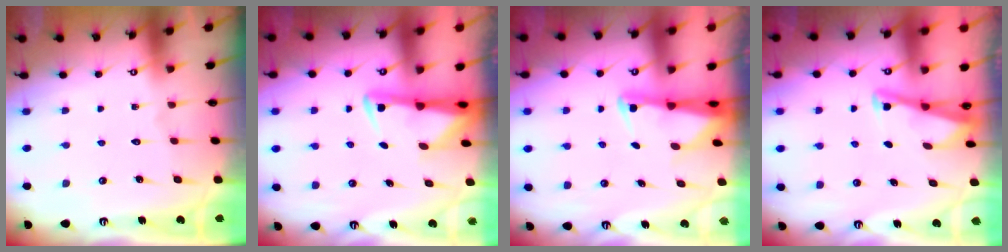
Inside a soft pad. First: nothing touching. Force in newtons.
{"total": 2.8, "press": 2.8, "slide": 0.4}
{"total": 2.4, "press": 2.4, "slide": 0.5}
{"total": 2.8, "press": 2.8, "slide": 0.4}